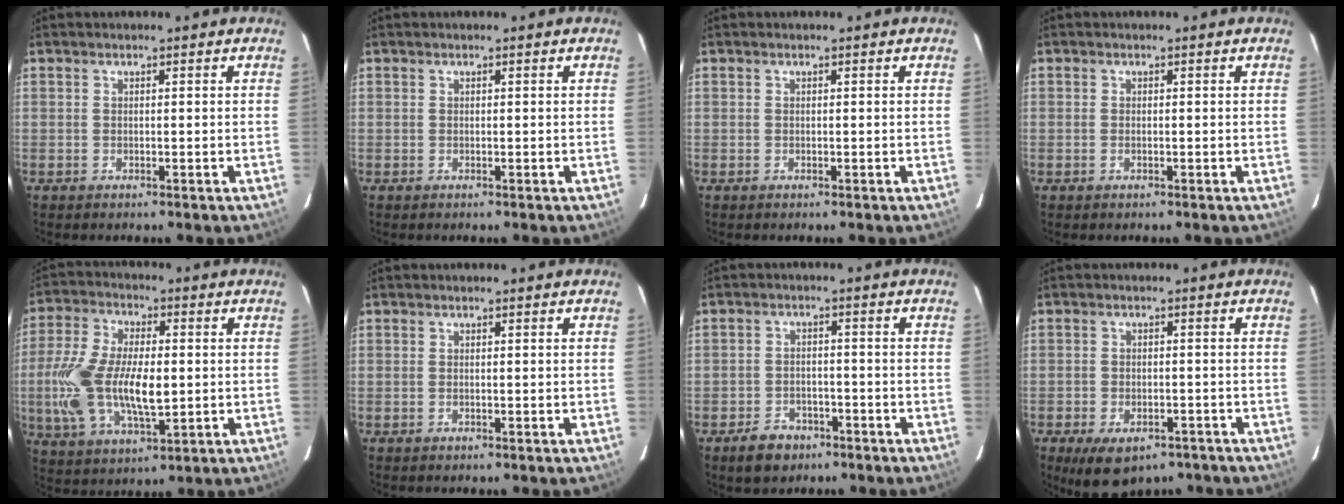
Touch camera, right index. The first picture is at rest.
{"total": 0.0}
{"total": 0.0}
{"total": 0.5, "force": [-0.2, 0.3, 0.4], "torque": [-0.007, 0.000, -0.003]}
{"total": 16.8, "force": [-1.3, 8.1, 14.7], "torque": [-0.312, -0.002, -0.022]}
{"total": 0.0}
{"total": 6.0, "force": [-4.0, 3.9, 2.1], "torque": [-0.058, 0.010, -0.054]}
{"total": 10.6, "force": [-7.1, 5.5, 5.6], "torque": [-0.117, -0.016, -0.094]}